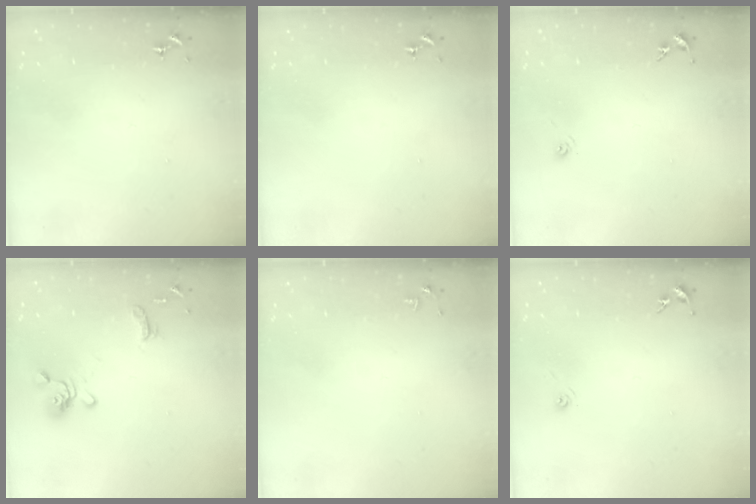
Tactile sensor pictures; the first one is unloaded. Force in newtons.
{"total": 0.0}
{"total": 3.2, "press": 2.7, "slide": 1.8}
{"total": 11.5, "press": 11.4, "slide": 1.1}
{"total": 3.0, "press": 3.0, "slide": 0.5}
{"total": 3.1, "press": 2.6, "slide": 1.8}